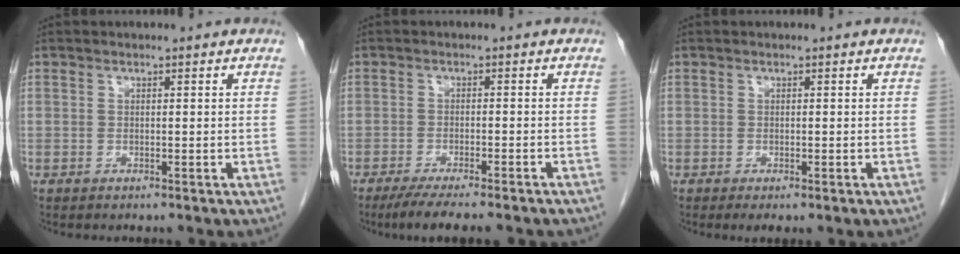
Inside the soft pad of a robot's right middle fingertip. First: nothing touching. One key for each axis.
{"total": 10.4, "fx": -8.7, "fy": 0.8, "fz": 5.6, "tx": -0.072, "ty": -0.017, "tz": -0.127}
{"total": 2.1, "fx": -1.3, "fy": 0.5, "fz": 1.6, "tx": -0.022, "ty": -0.006, "tz": -0.017}